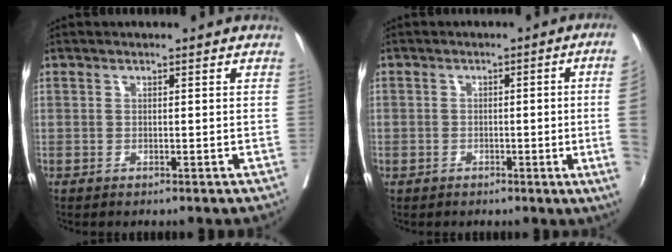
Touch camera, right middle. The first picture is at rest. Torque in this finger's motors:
{"motor_torque": [0.33, -0.29, -0.66, -0.21]}